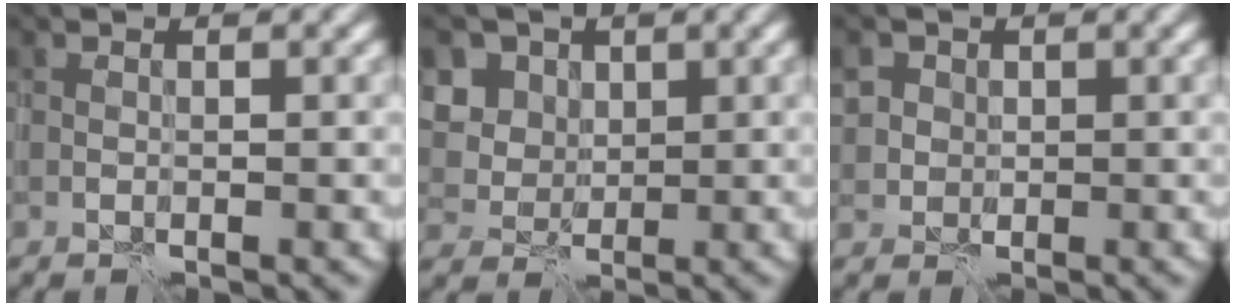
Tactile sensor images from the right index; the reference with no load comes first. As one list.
[{"total": 6.9, "force": [3.2, 5.5, 2.7], "torque": [-0.062, 0.009, 0.049]}, {"total": 2.9, "force": [0.8, 2.6, 0.9], "torque": [-0.023, 0.009, 0.020]}]